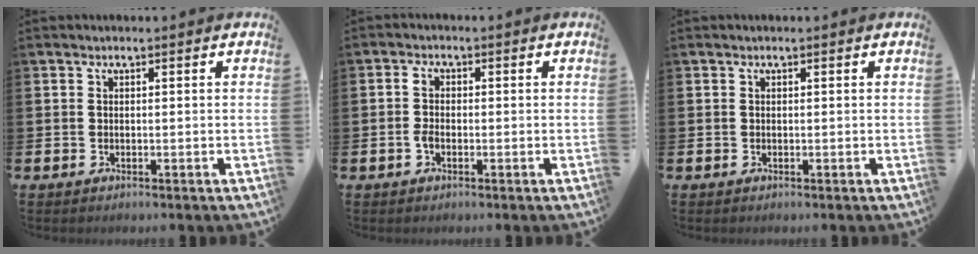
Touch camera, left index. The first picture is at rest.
{"total": 2.3, "force": [-0.4, 1.4, 1.8], "torque": [-0.032, 0.006, -0.009]}
{"total": 0.0}